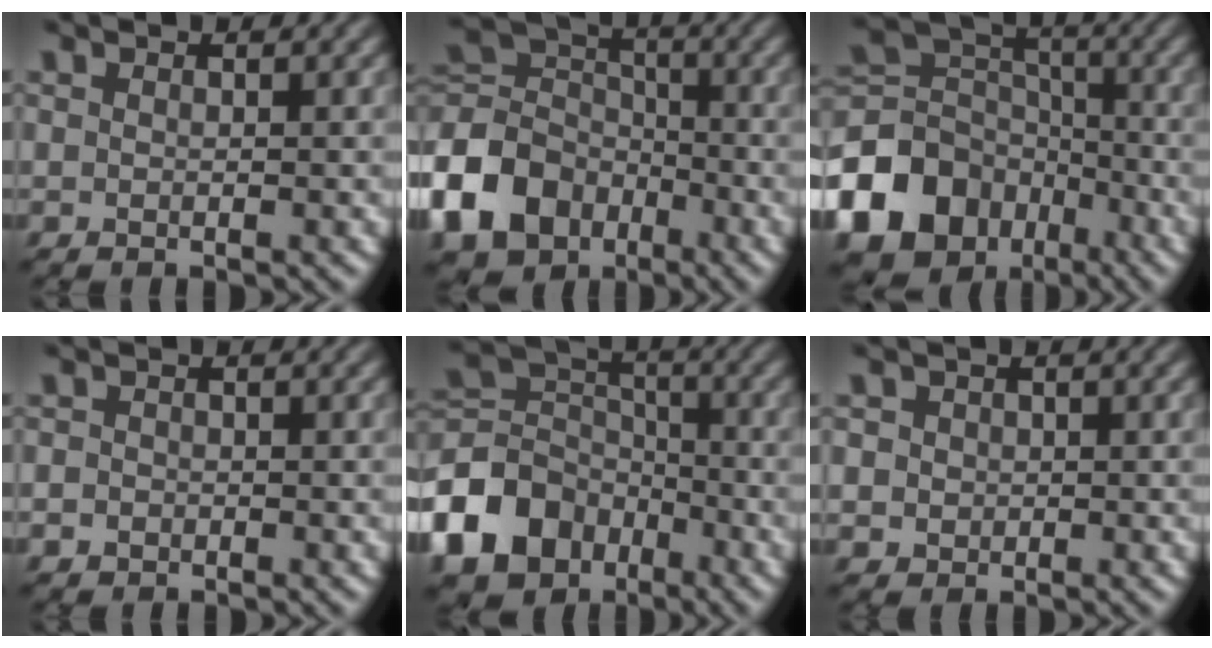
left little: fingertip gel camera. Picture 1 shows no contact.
{"total": 9.2, "force": [-4.0, 7.1, 4.4], "torque": [-0.104, 0.008, -0.102]}
{"total": 13.8, "force": [-7.0, 10.5, 5.5], "torque": [-0.143, -0.012, -0.139]}
{"total": 1.0, "force": [-0.4, 0.8, 0.3], "torque": [0.001, -0.004, -0.008]}
{"total": 9.9, "force": [-4.8, 7.4, 4.5], "torque": [-0.106, 0.000, -0.112]}
{"total": 2.1, "force": [0.5, 1.9, 0.8], "torque": [-0.003, 0.009, 0.007]}